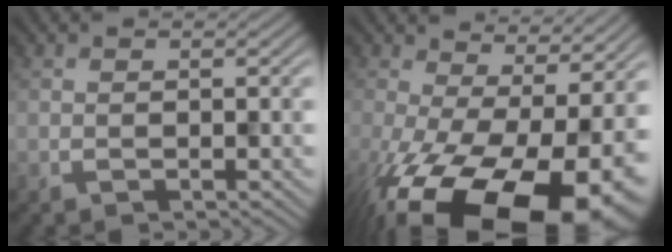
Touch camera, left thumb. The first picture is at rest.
{"total": 18.0, "force": [-6.5, 9.2, 14.0], "torque": [-0.262, -0.064, -0.065]}